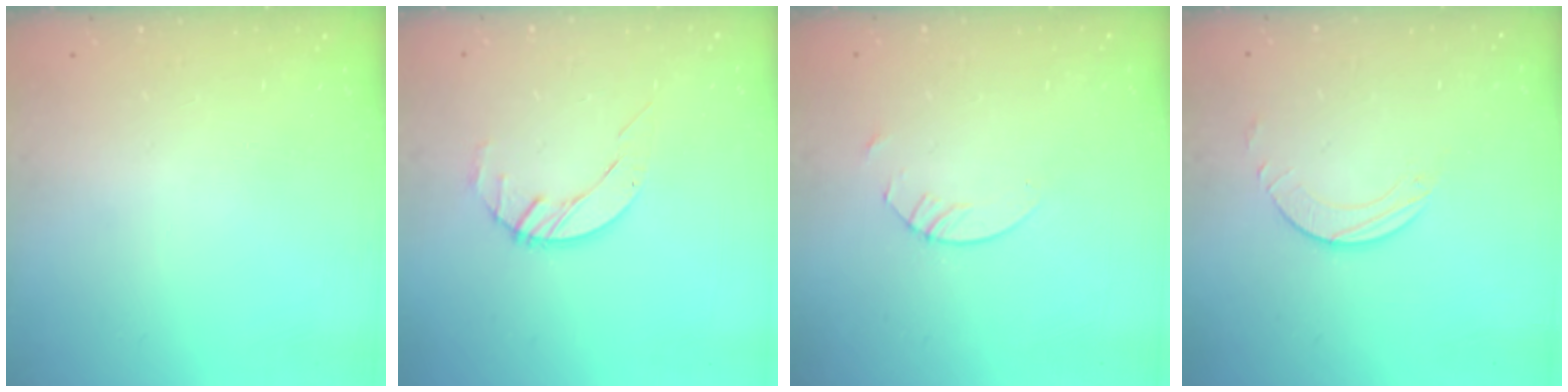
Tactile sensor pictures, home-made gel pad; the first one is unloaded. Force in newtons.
{"total": 2.7, "press": 2.7, "slide": 0.3}
{"total": 2.4, "press": 2.4, "slide": 0.1}
{"total": 1.7, "press": 1.7, "slide": 0.2}